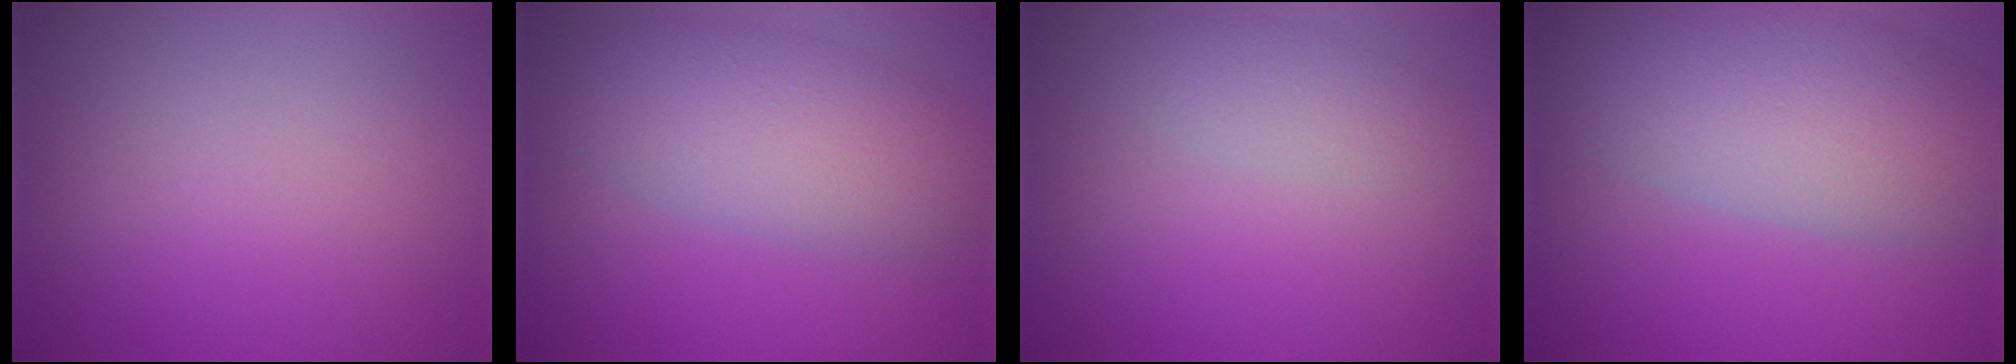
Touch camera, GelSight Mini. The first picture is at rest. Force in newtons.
{"total": 6.3, "press": 6.3, "slide": 0.5}
{"total": 2.1, "press": 2.0, "slide": 0.1}
{"total": 8.8, "press": 8.7, "slide": 0.5}